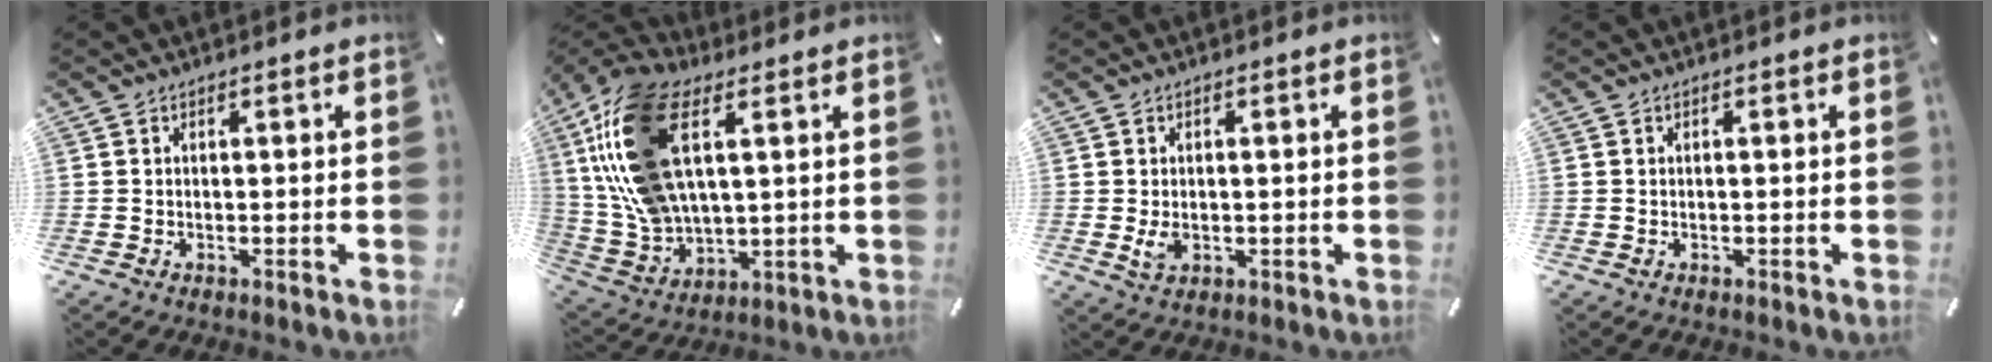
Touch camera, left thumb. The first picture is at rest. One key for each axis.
{"total": 20.9, "fx": 7.1, "fy": 12.0, "fz": 15.6, "tx": -0.360, "ty": -0.012, "tz": 0.125}
{"total": 2.9, "fx": -0.3, "fy": 1.9, "fz": 2.2, "tx": -0.047, "ty": -0.005, "tz": -0.010}
{"total": 0.0}